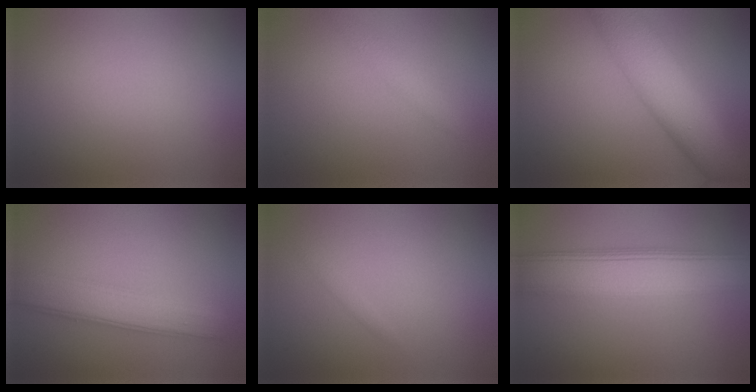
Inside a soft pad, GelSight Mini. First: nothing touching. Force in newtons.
{"total": 1.5, "press": 1.5, "slide": 0.1}
{"total": 8.1, "press": 8.1, "slide": 0.2}
{"total": 4.3, "press": 4.3, "slide": 0.1}
{"total": 0.5, "press": 0.5, "slide": 0.0}
{"total": 7.9, "press": 7.9, "slide": 0.2}